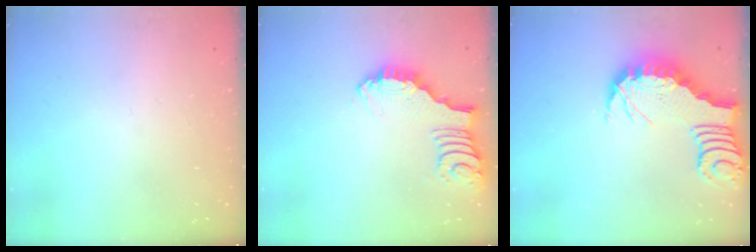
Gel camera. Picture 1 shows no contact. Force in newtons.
{"total": 2.3, "press": 2.3, "slide": 0.3}
{"total": 3.4, "press": 3.4, "slide": 0.5}